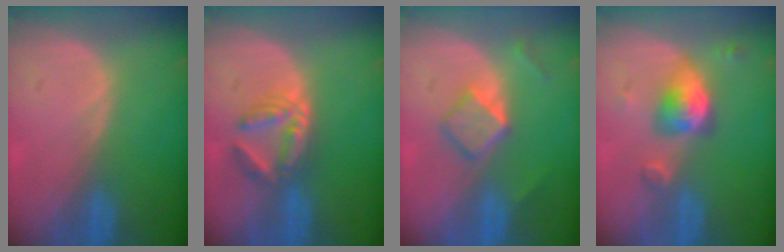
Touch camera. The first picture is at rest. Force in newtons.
{"total": 6.0, "press": 5.4, "slide": 2.7}
{"total": 5.2, "press": 4.5, "slide": 2.6}
{"total": 5.1, "press": 5.1, "slide": 0.2}